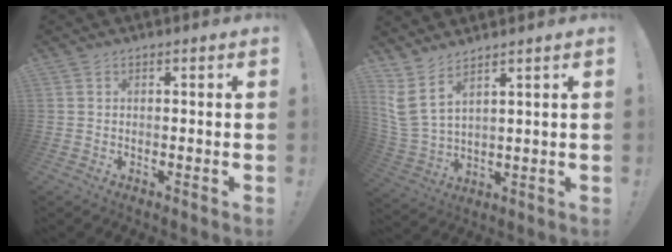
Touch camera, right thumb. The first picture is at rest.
{"total": 6.8, "force": [5.0, 2.0, 4.2], "torque": [-0.086, -0.033, 0.100]}